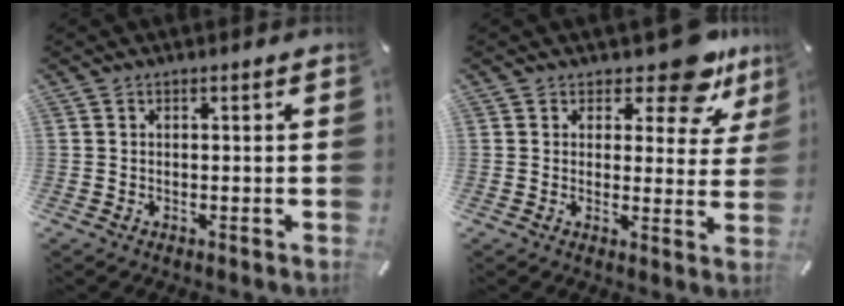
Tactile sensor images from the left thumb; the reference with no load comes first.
{"total": 11.4, "force": [7.8, 4.8, 6.8], "torque": [-0.077, -0.053, 0.133]}